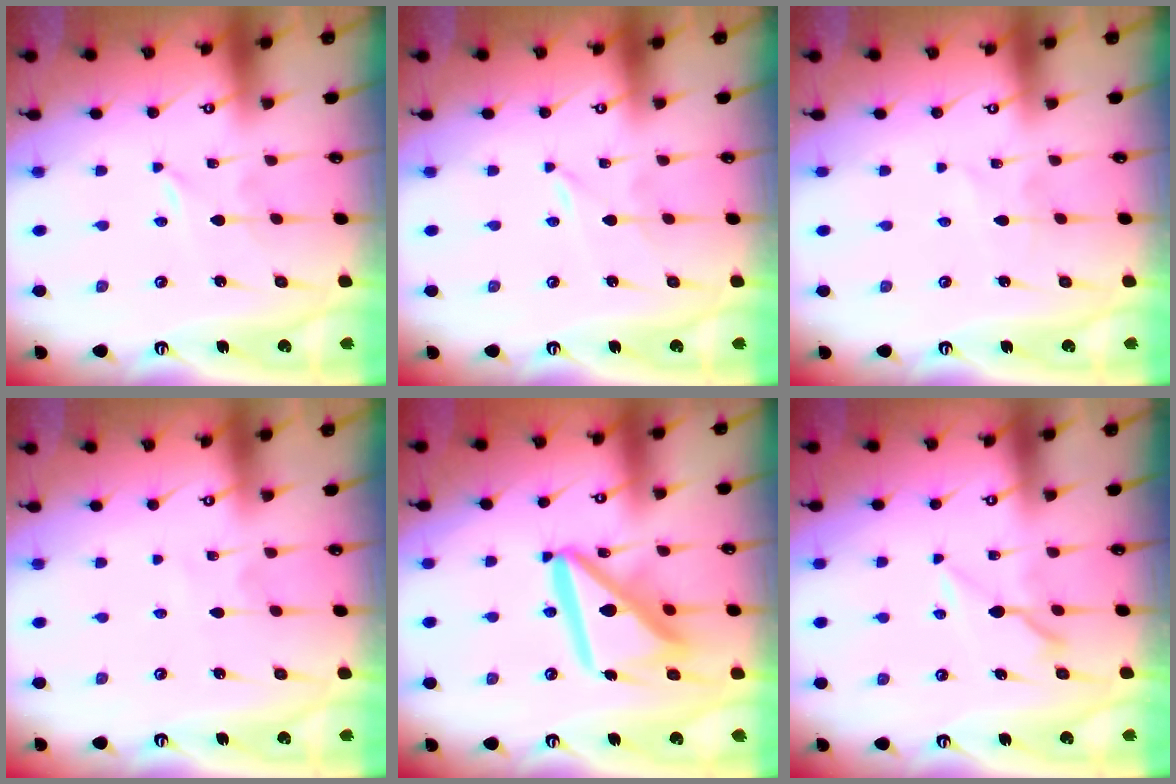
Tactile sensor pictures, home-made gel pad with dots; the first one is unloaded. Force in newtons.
{"total": 0.0}
{"total": 1.8, "press": 1.7, "slide": 0.2}
{"total": 2.5, "press": 2.5, "slide": 0.3}
{"total": 16.4, "press": 16.3, "slide": 2.0}
{"total": 6.1, "press": 6.0, "slide": 1.0}